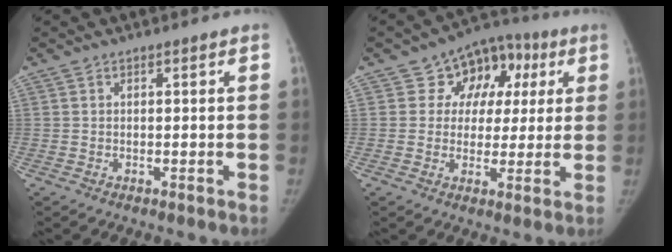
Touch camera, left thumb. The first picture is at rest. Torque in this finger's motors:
{"motor_torque": [-0.27, 0.38, 0.20, 0.28, 0.01]}